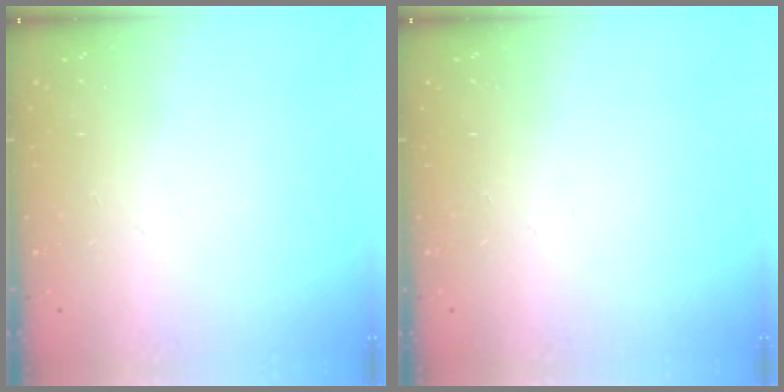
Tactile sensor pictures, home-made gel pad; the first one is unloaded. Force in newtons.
{"total": 0.0}